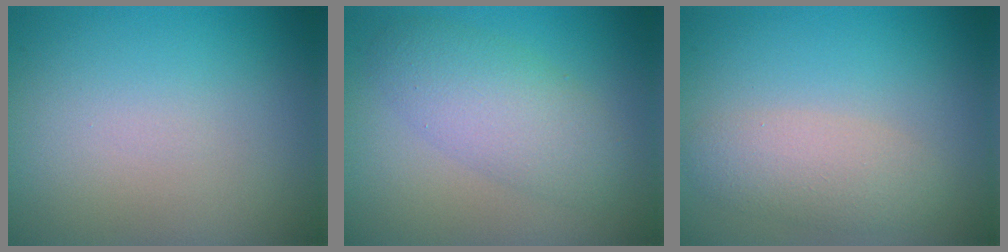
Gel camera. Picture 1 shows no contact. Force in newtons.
{"total": 3.2, "press": 3.2, "slide": 0.2}
{"total": 2.9, "press": 2.9, "slide": 0.2}